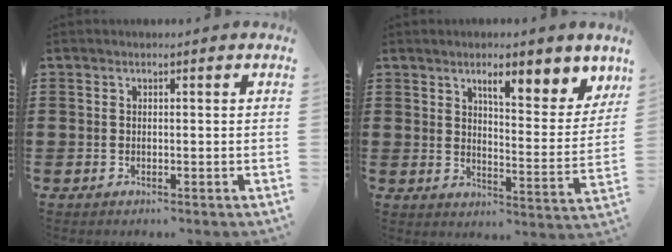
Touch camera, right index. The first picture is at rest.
{"total": 6.6, "force": [4.6, 1.3, 4.5], "torque": [-0.071, -0.022, 0.070]}